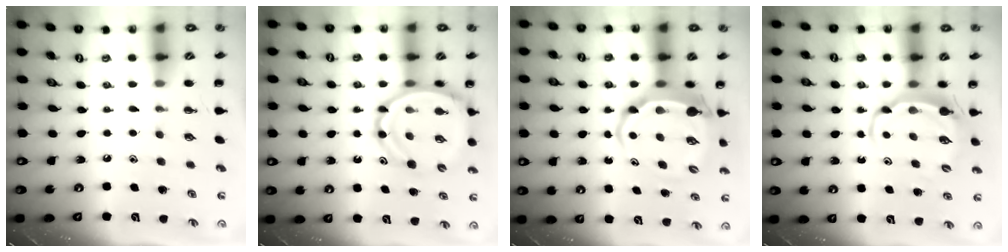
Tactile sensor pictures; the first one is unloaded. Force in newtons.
{"total": 12.8, "press": 12.1, "slide": 4.0}
{"total": 6.5, "press": 6.4, "slide": 1.0}
{"total": 6.3, "press": 6.2, "slide": 1.1}